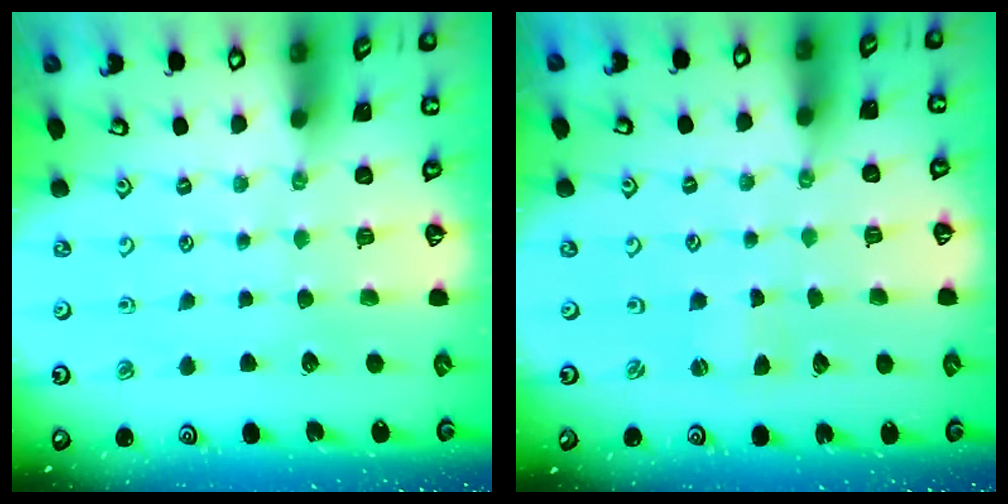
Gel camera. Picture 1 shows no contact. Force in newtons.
{"total": 1.1, "press": 1.0, "slide": 0.2}